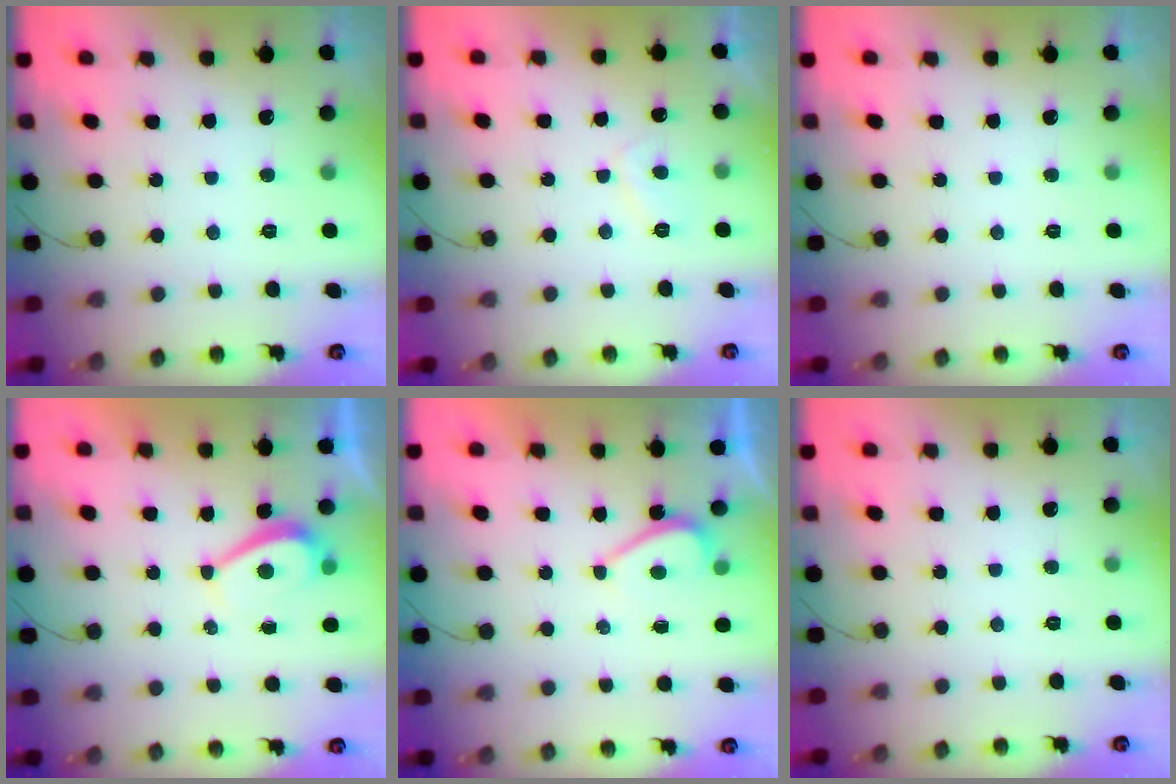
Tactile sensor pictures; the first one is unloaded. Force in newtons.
{"total": 2.5, "press": 2.4, "slide": 0.8}
{"total": 0.0}
{"total": 2.2, "press": 2.1, "slide": 0.6}
{"total": 2.2, "press": 2.2, "slide": 0.5}
{"total": 0.0}